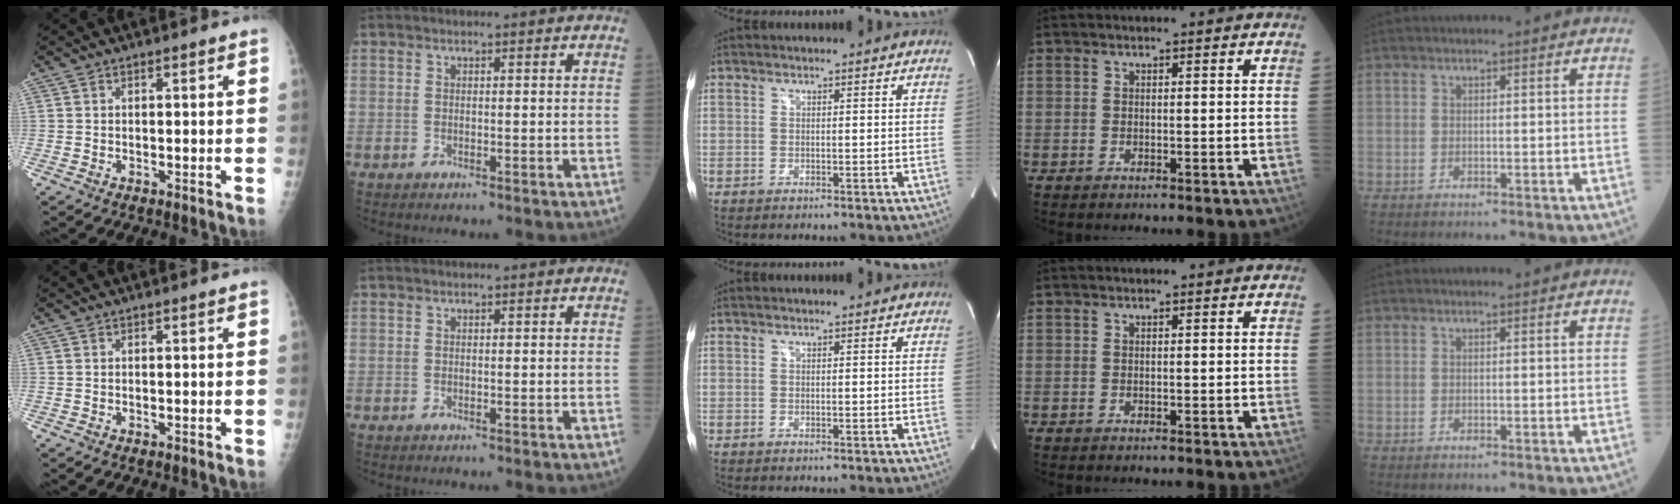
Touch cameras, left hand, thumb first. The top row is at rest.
{}